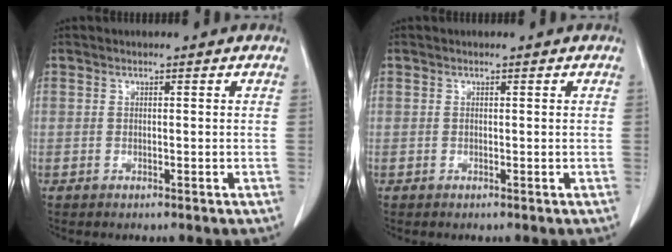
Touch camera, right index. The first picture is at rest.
{"total": 0.0}